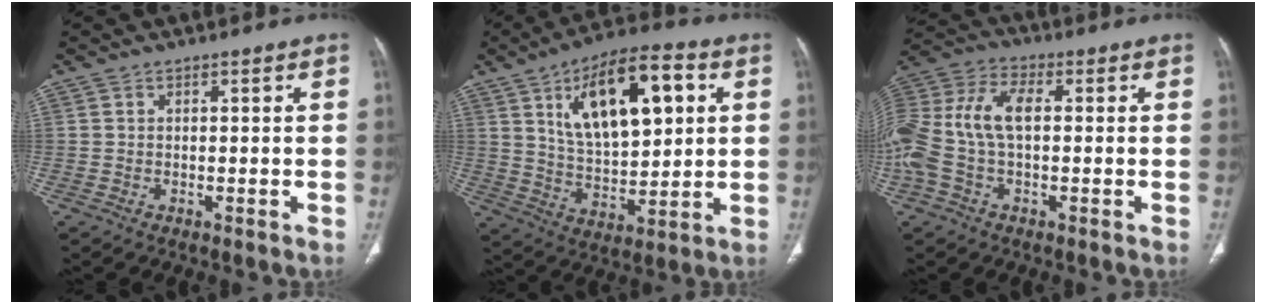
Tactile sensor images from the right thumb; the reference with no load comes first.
{"total": 19.0, "force": [6.4, 8.8, 15.6], "torque": [-0.220, -0.007, 0.112]}
{"total": 15.6, "force": [0.0, 8.9, 12.8], "torque": [-0.299, 0.033, -0.001]}